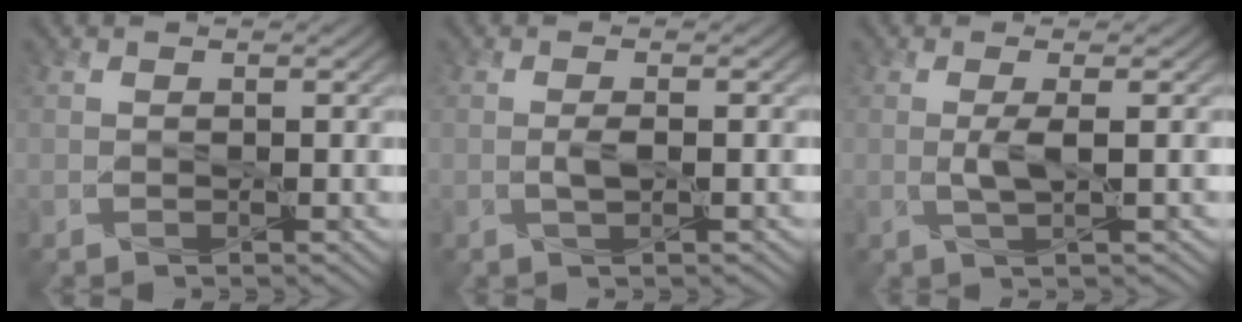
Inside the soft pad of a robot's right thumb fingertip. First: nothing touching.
{"total": 1.5, "force": [-0.1, 0.3, 1.5], "torque": [-0.030, 0.001, -0.002]}
{"total": 2.4, "force": [0.1, 0.3, 2.4], "torque": [-0.050, 0.002, 0.001]}